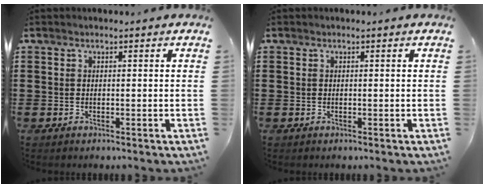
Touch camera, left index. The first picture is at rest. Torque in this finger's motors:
{"motor_torque": [0.00, 0.00, -0.01, 0.01]}